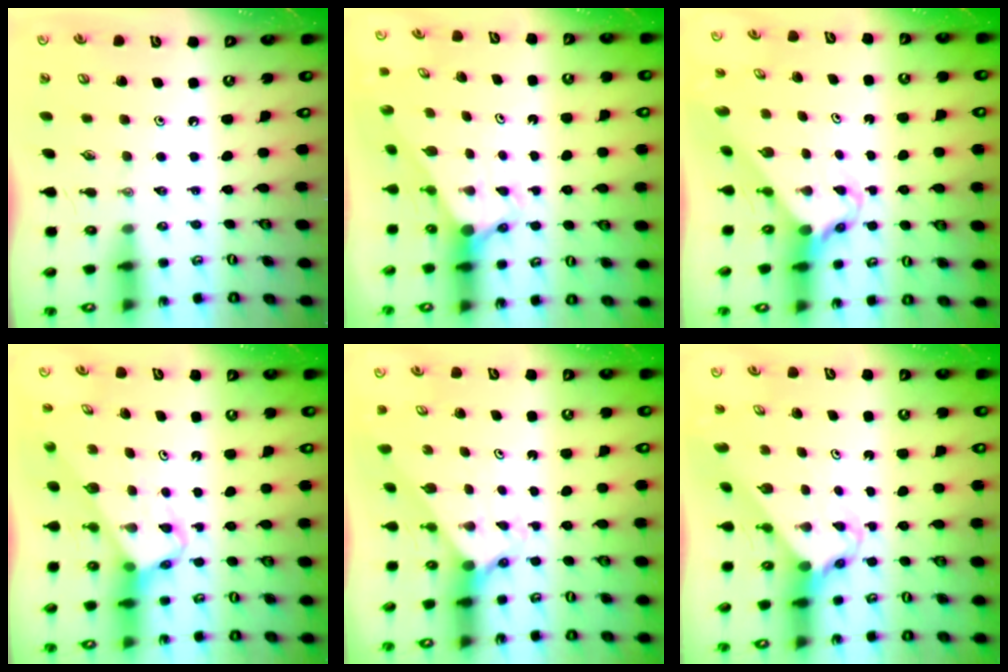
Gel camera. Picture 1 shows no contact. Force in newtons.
{"total": 2.7, "press": 2.7, "slide": 0.0}
{"total": 2.6, "press": 2.6, "slide": 0.3}
{"total": 4.0, "press": 4.0, "slide": 0.2}
{"total": 2.0, "press": 2.0, "slide": 0.2}
{"total": 2.7, "press": 2.7, "slide": 0.2}